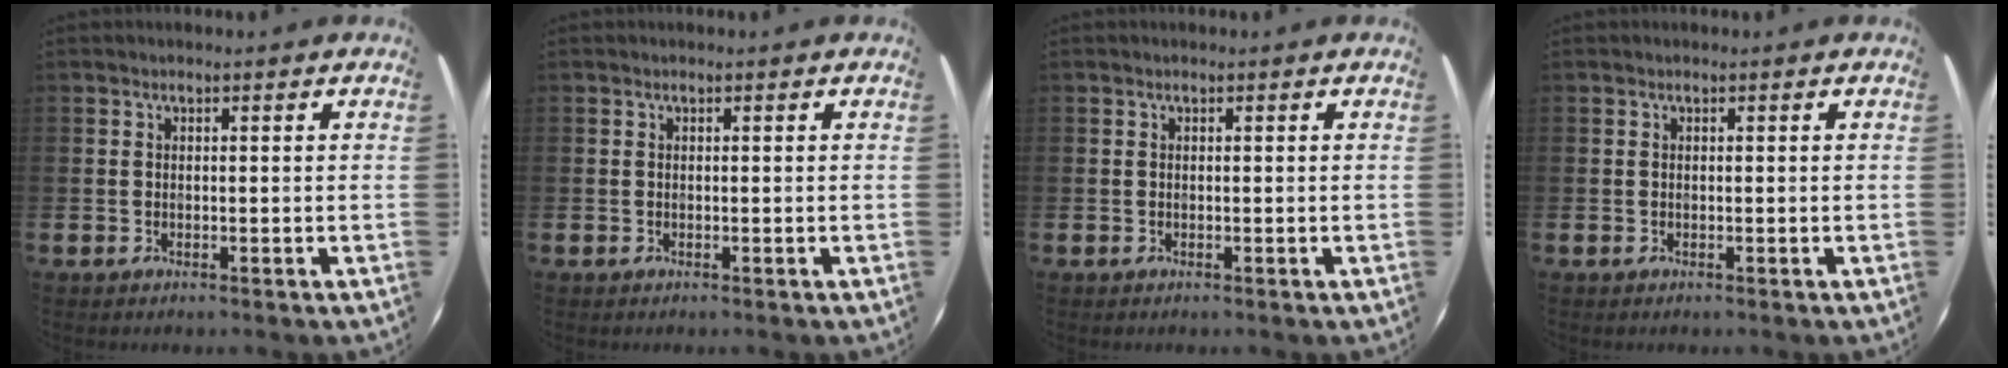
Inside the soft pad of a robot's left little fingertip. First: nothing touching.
{"total": 0.0}
{"total": 0.0}
{"total": 0.0}